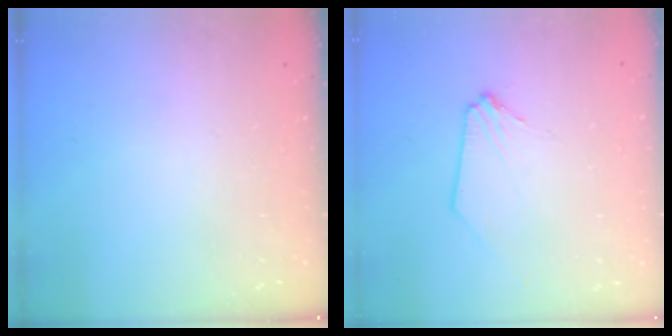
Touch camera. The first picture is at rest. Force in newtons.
{"total": 0.7, "press": 0.7, "slide": 0.0}